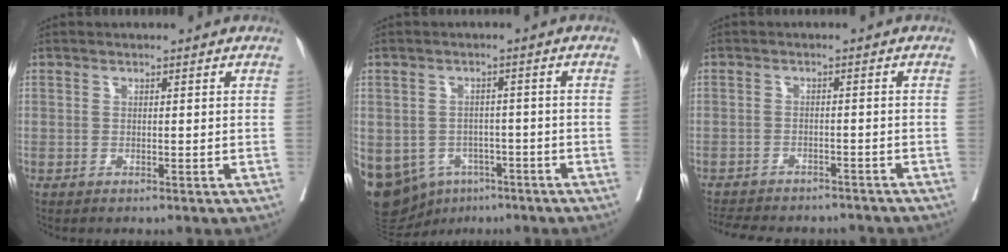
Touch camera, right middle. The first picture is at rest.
{"total": 20.1, "force": [-9.3, 15.7, 8.6], "torque": [-0.270, -0.005, -0.125]}
{"total": 13.2, "force": [-11.8, 4.2, 4.3], "torque": [-0.091, 0.002, -0.150]}